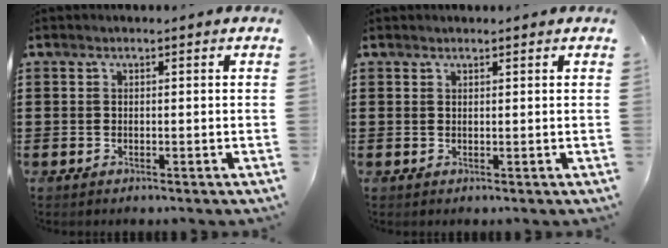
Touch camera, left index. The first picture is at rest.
{"total": 0.7, "force": [0.7, 0.2, 0.0], "torque": [-0.003, 0.000, 0.015]}